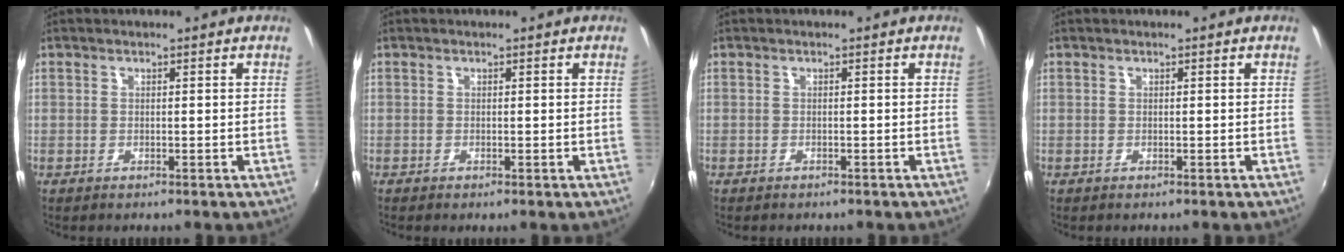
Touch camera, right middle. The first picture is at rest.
{"total": 0.0}
{"total": 1.1, "force": [-0.9, 0.4, 0.3], "torque": [-0.011, -0.003, -0.013]}
{"total": 0.0}